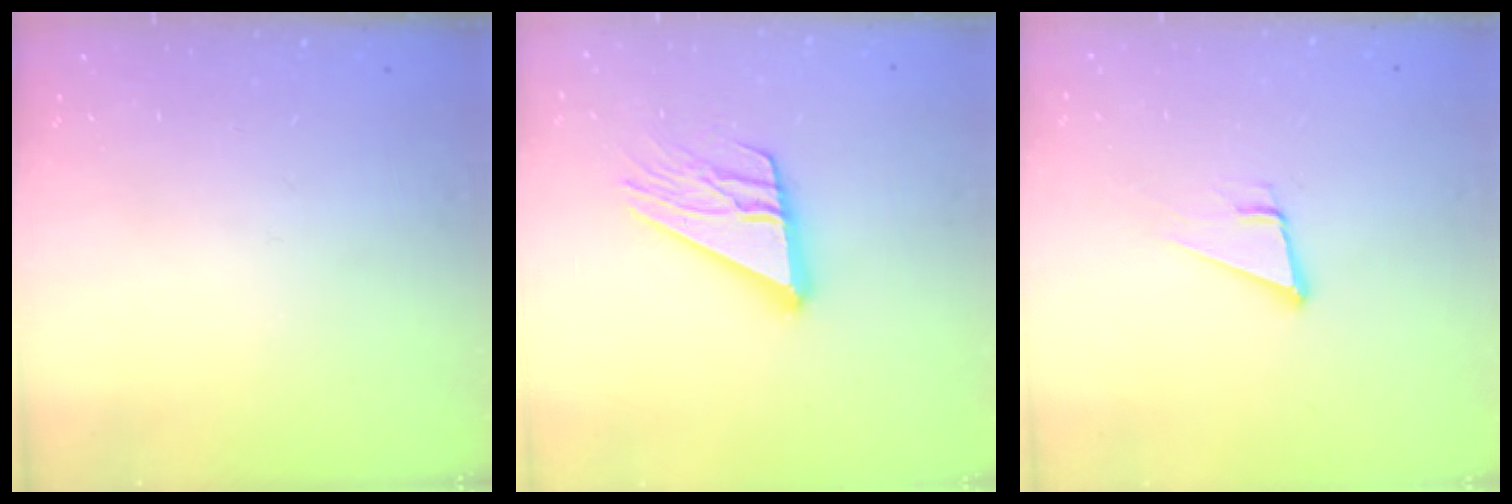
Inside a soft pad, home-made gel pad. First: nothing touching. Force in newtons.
{"total": 15.4, "press": 15.3, "slide": 1.4}
{"total": 5.0, "press": 4.4, "slide": 2.4}